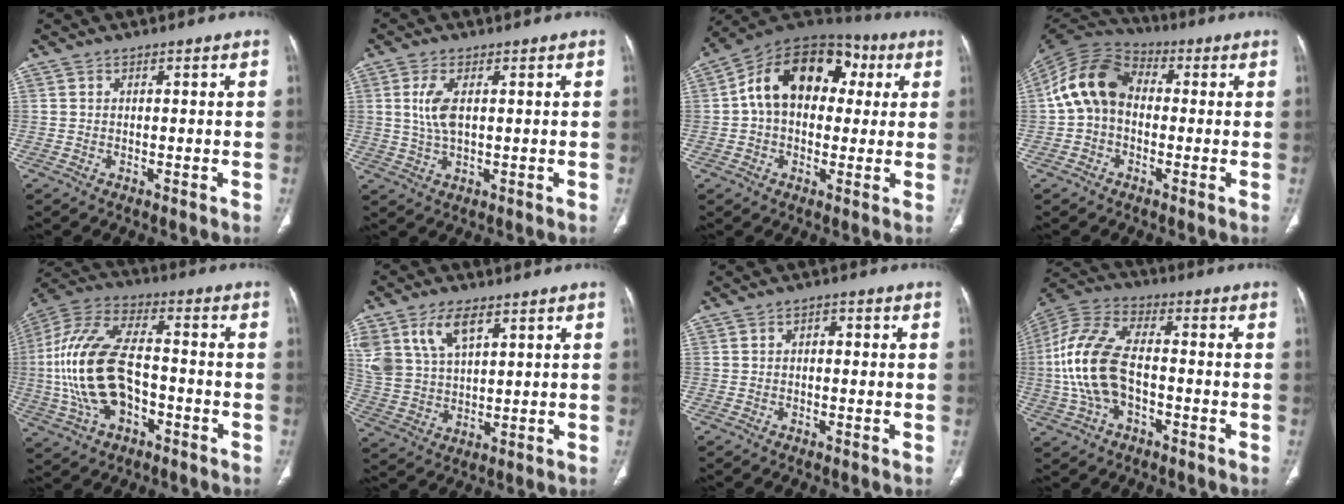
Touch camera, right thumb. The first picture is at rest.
{"total": 5.4, "force": [1.1, 2.4, 4.7], "torque": [-0.108, -0.003, 0.026]}
{"total": 18.4, "force": [3.5, 12.7, 12.8], "torque": [-0.175, 0.038, 0.044]}
{"total": 12.4, "force": [-0.1, 9.2, 8.3], "torque": [-0.153, 0.035, -0.017]}
{"total": 19.7, "force": [-3.2, 11.0, 16.0], "torque": [-0.338, 0.031, -0.055]}
{"total": 11.6, "force": [5.9, 6.4, 7.7], "torque": [-0.154, -0.013, 0.127]}
{"total": 1.6, "force": [0.0, 1.0, 1.2], "torque": [-0.013, 0.009, -0.005]}
{"total": 15.6, "force": [-2.2, 8.9, 12.6], "torque": [-0.278, 0.033, -0.042]}